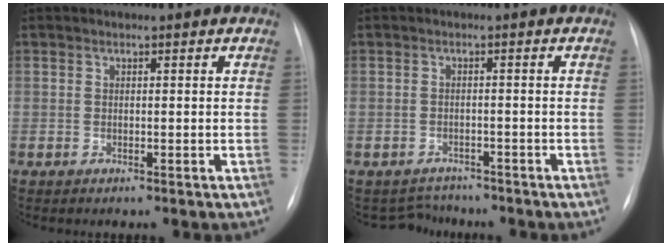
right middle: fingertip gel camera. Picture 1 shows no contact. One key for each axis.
{"total": 3.1, "fx": -2.9, "fy": 0.9, "fz": -0.8, "tx": 0.005, "ty": 0.003, "tz": -0.042}